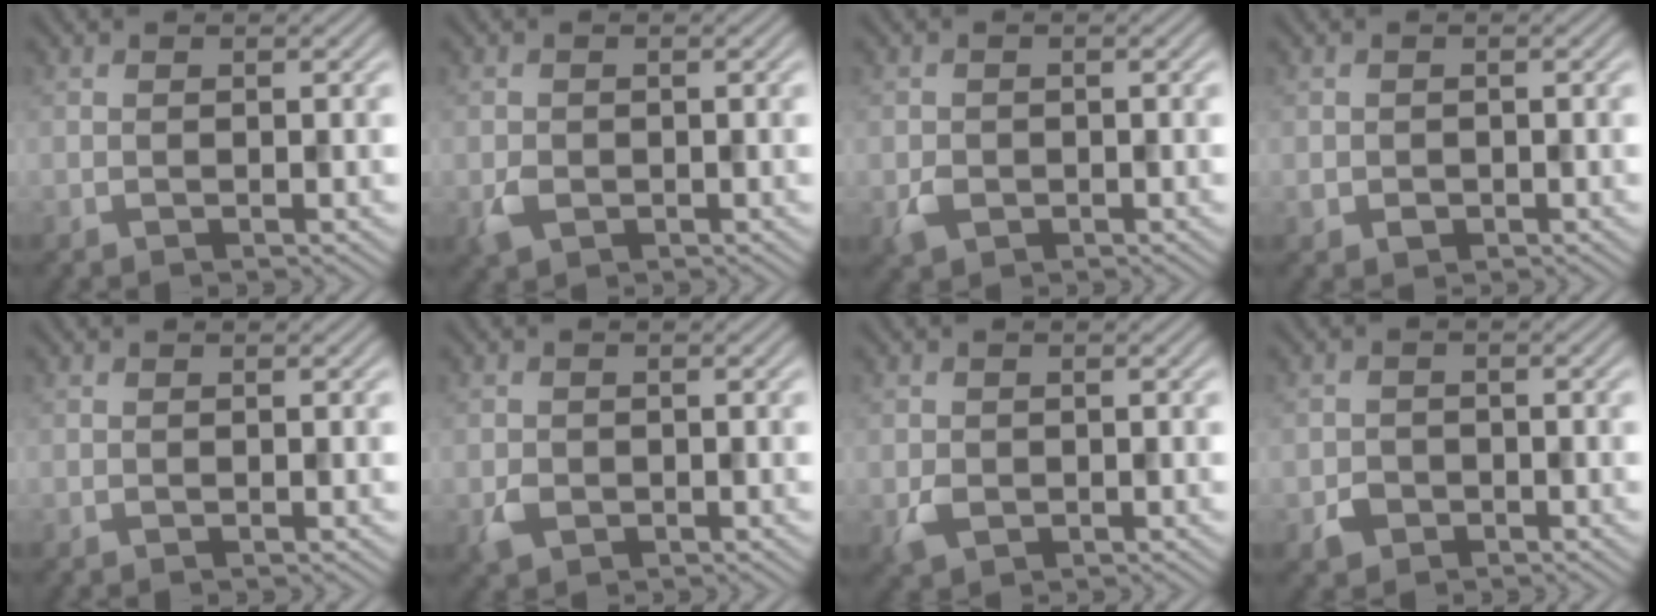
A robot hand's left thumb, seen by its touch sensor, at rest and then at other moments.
{"total": 2.2, "force": [-0.6, 1.8, 1.1], "torque": [-0.025, -0.009, -0.013]}
{"total": 2.1, "force": [-0.7, 1.8, 0.9], "torque": [-0.020, -0.009, -0.016]}
{"total": 1.3, "force": [-0.4, 1.2, 0.4], "torque": [-0.009, -0.009, -0.007]}
{"total": 0.0}
{"total": 2.1, "force": [-0.7, 1.7, 1.0], "torque": [-0.020, -0.009, -0.016]}
{"total": 2.1, "force": [-0.4, 1.7, 1.1], "torque": [-0.025, -0.009, -0.009]}
{"total": 2.2, "force": [-1.3, 1.7, 0.7], "torque": [-0.008, -0.003, -0.027]}